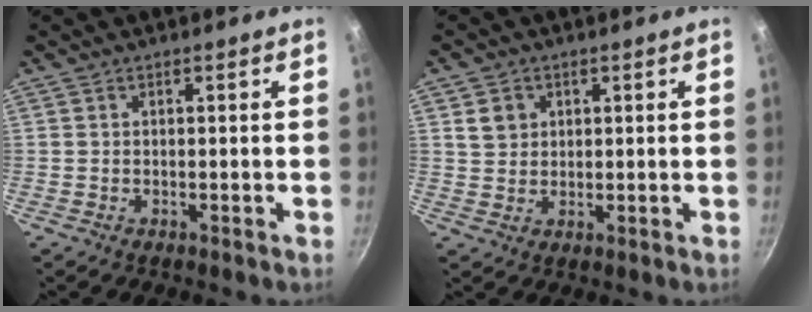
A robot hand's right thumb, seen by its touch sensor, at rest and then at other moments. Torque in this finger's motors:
{"motor_torque": [0.13, 0.69, 0.04, 0.20, 0.00]}